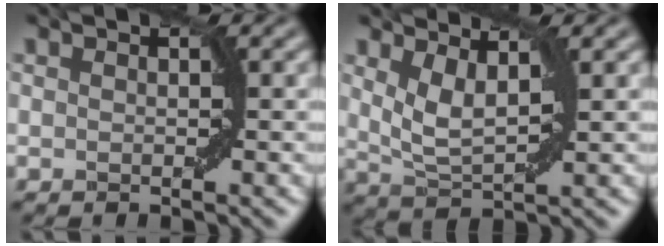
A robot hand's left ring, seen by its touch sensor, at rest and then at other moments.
{"total": 3.2, "force": [1.8, 1.1, 2.5], "torque": [-0.053, -0.007, 0.036]}